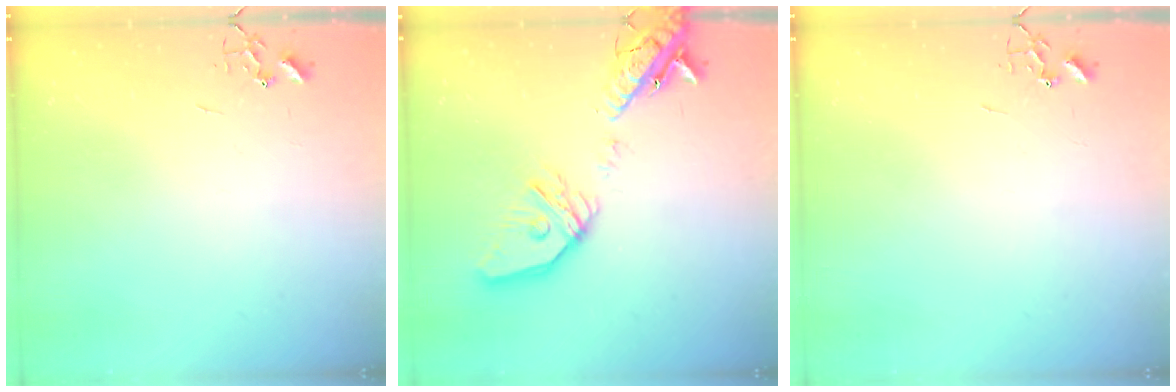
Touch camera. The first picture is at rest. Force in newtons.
{"total": 21.4, "press": 21.2, "slide": 3.5}
{"total": 0.0}